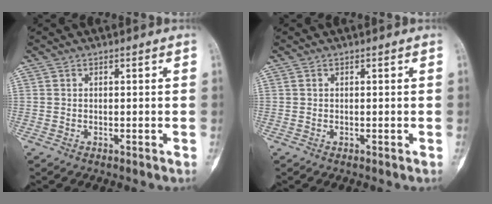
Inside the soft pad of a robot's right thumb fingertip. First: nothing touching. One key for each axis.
{"total": 0.0}